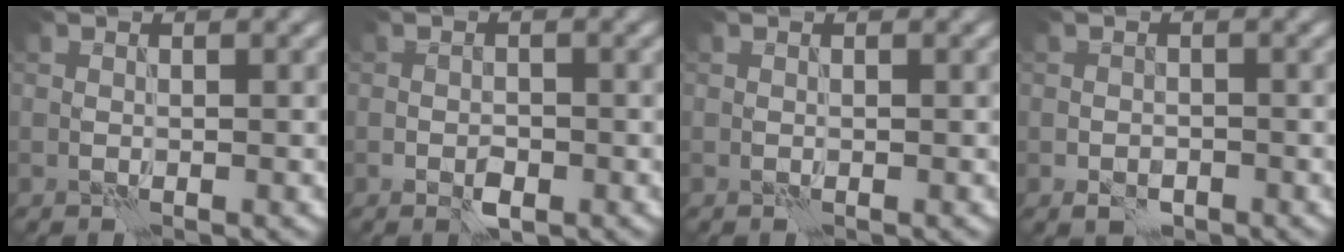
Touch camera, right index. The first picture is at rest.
{"total": 1.8, "force": [-0.8, 1.0, 1.2], "torque": [-0.021, 0.000, -0.016]}
{"total": 0.0}
{"total": 1.7, "force": [-0.9, 1.2, 0.7], "torque": [-0.012, -0.004, -0.018]}